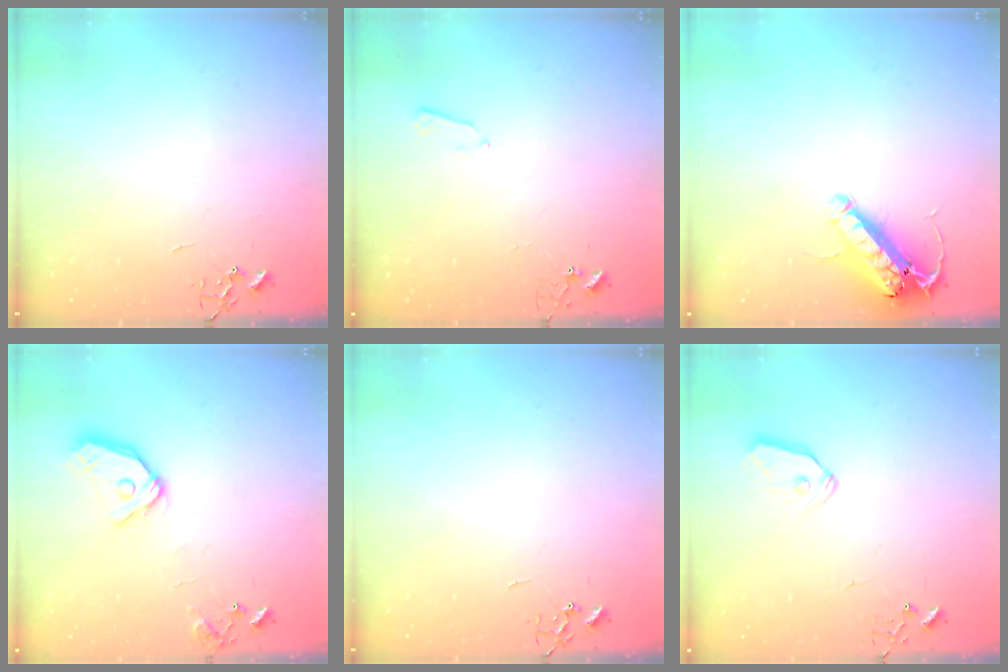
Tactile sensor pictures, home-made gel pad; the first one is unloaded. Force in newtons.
{"total": 3.7, "press": 3.6, "slide": 0.5}
{"total": 15.2, "press": 15.0, "slide": 2.7}
{"total": 13.4, "press": 13.2, "slide": 1.8}
{"total": 0.0}
{"total": 7.2, "press": 7.2, "slide": 0.4}